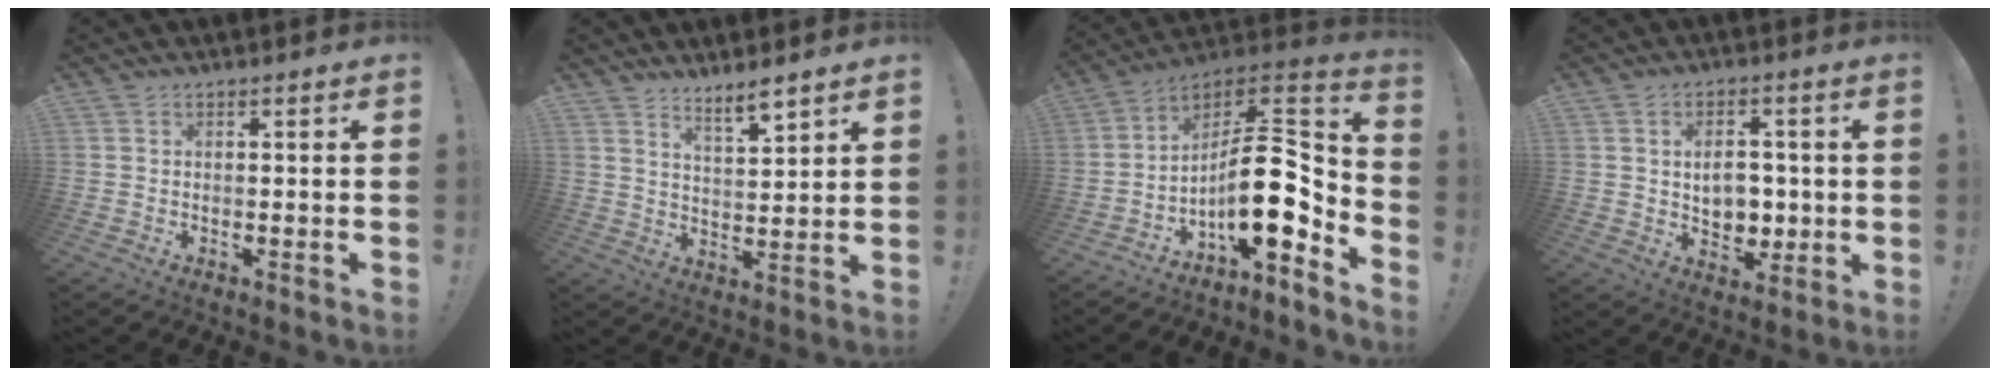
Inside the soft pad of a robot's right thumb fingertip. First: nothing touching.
{"total": 6.5, "force": [5.5, 0.7, 3.5], "torque": [-0.048, -0.043, 0.093]}
{"total": 18.9, "force": [-3.2, 7.9, 16.9], "torque": [-0.269, 0.003, -0.053]}
{"total": 8.0, "force": [0.6, 6.5, 4.7], "torque": [-0.061, -0.001, 0.016]}